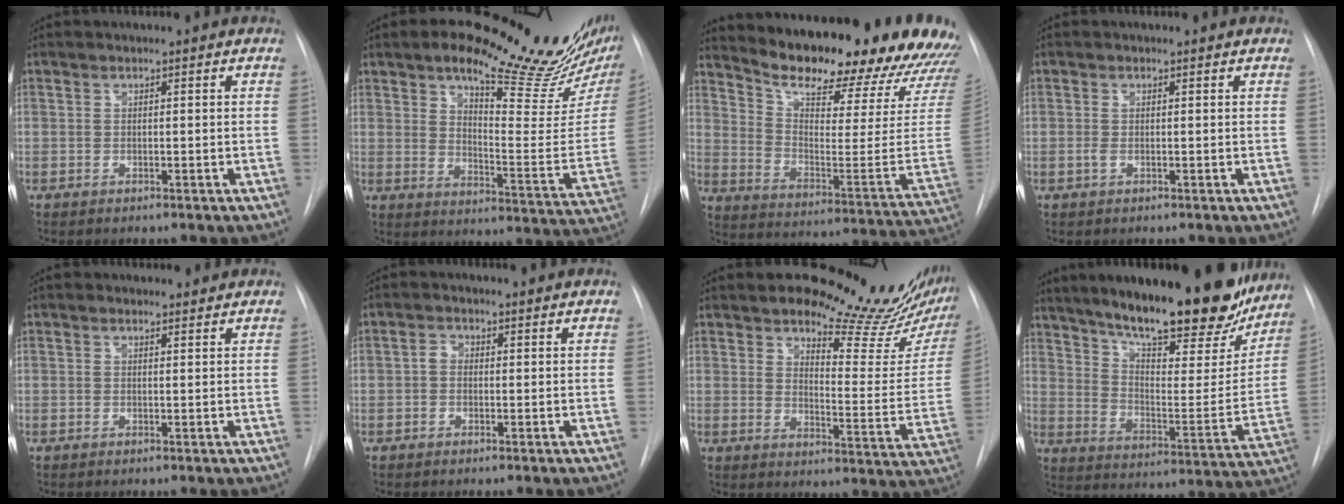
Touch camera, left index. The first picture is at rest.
{"total": 22.4, "force": [17.6, 3.4, 13.4], "torque": [-0.188, -0.062, 0.227]}
{"total": 26.4, "force": [23.5, 5.1, 10.9], "torque": [-0.177, -0.084, 0.305]}
{"total": 0.8, "force": [0.0, 0.3, 0.7], "torque": [-0.021, -0.002, 0.000]}
{"total": 0.9, "force": [0.9, 0.4, -0.1], "torque": [-0.005, -0.001, 0.009]}
{"total": 1.4, "force": [0.0, 1.1, 0.8], "torque": [-0.014, 0.008, -0.004]}
{"total": 17.5, "force": [15.9, 3.1, 6.4], "torque": [-0.071, -0.086, 0.188]}
{"total": 27.8, "force": [21.7, 6.4, 16.1], "torque": [-0.240, -0.021, 0.299]}